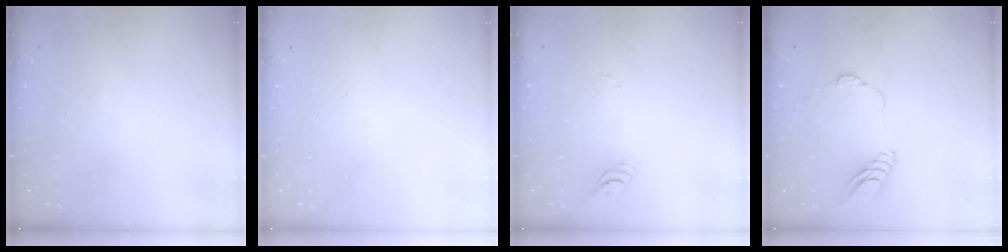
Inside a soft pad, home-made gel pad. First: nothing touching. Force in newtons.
{"total": 0.0}
{"total": 3.4, "press": 3.4, "slide": 0.4}
{"total": 11.2, "press": 11.1, "slide": 1.6}